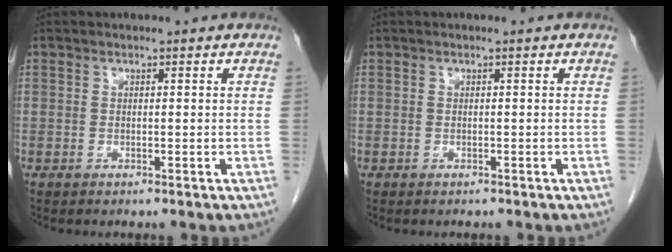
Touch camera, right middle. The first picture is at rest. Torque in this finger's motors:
{"motor_torque": [-0.26, 0.11, 0.10, 0.01]}